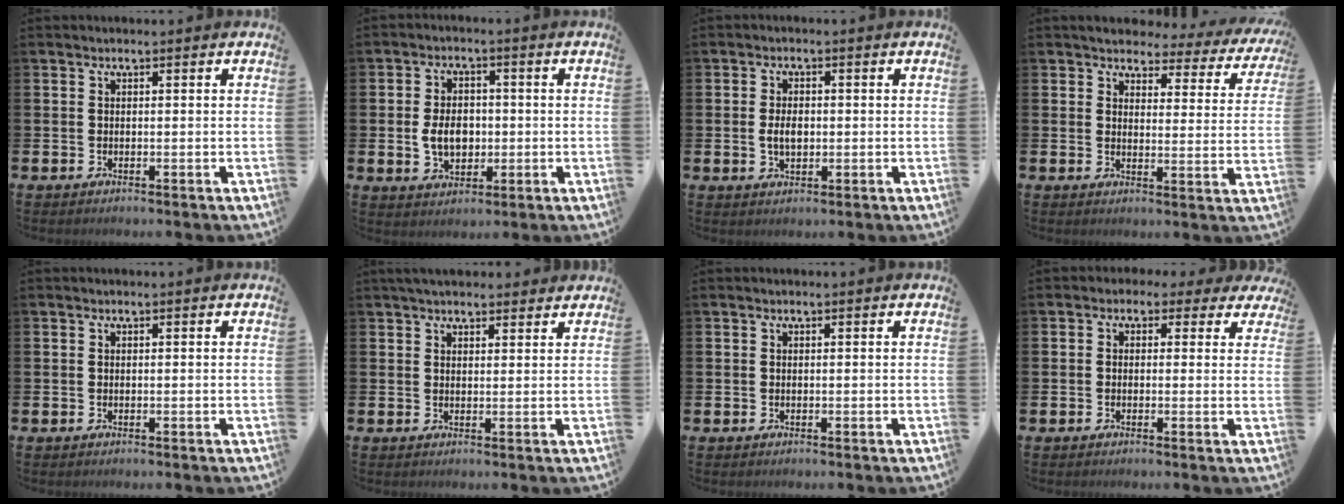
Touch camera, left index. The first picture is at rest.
{"total": 5.3, "force": [-0.4, 3.8, 3.6], "torque": [-0.054, 0.005, -0.013]}
{"total": 3.0, "force": [-0.1, 1.8, 2.4], "torque": [-0.035, 0.002, -0.005]}
{"total": 3.1, "force": [2.8, 1.2, 0.5], "torque": [-0.020, -0.029, 0.039]}
{"total": 0.0}
{"total": 3.3, "force": [3.1, 0.9, 0.7], "torque": [-0.015, -0.009, 0.056]}
{"total": 0.0}
{"total": 1.3, "force": [0.2, 1.2, 0.3], "torque": [-0.007, 0.003, -0.004]}